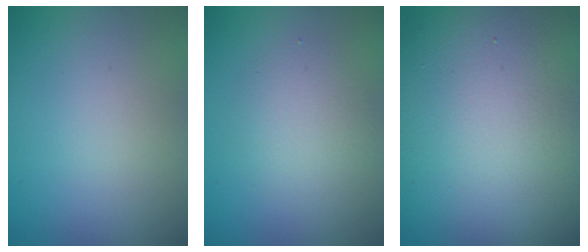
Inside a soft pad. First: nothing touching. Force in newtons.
{"total": 2.3, "press": 2.3, "slide": 0.2}
{"total": 16.2, "press": 16.1, "slide": 1.0}